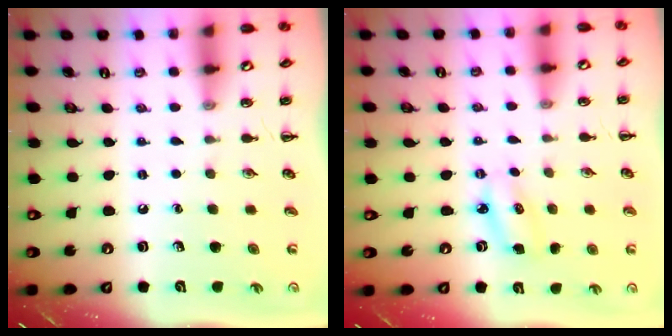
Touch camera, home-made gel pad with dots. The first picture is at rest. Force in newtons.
{"total": 3.7, "press": 3.6, "slide": 0.7}